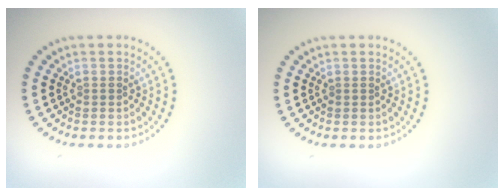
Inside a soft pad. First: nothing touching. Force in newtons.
{"total": 0.0}